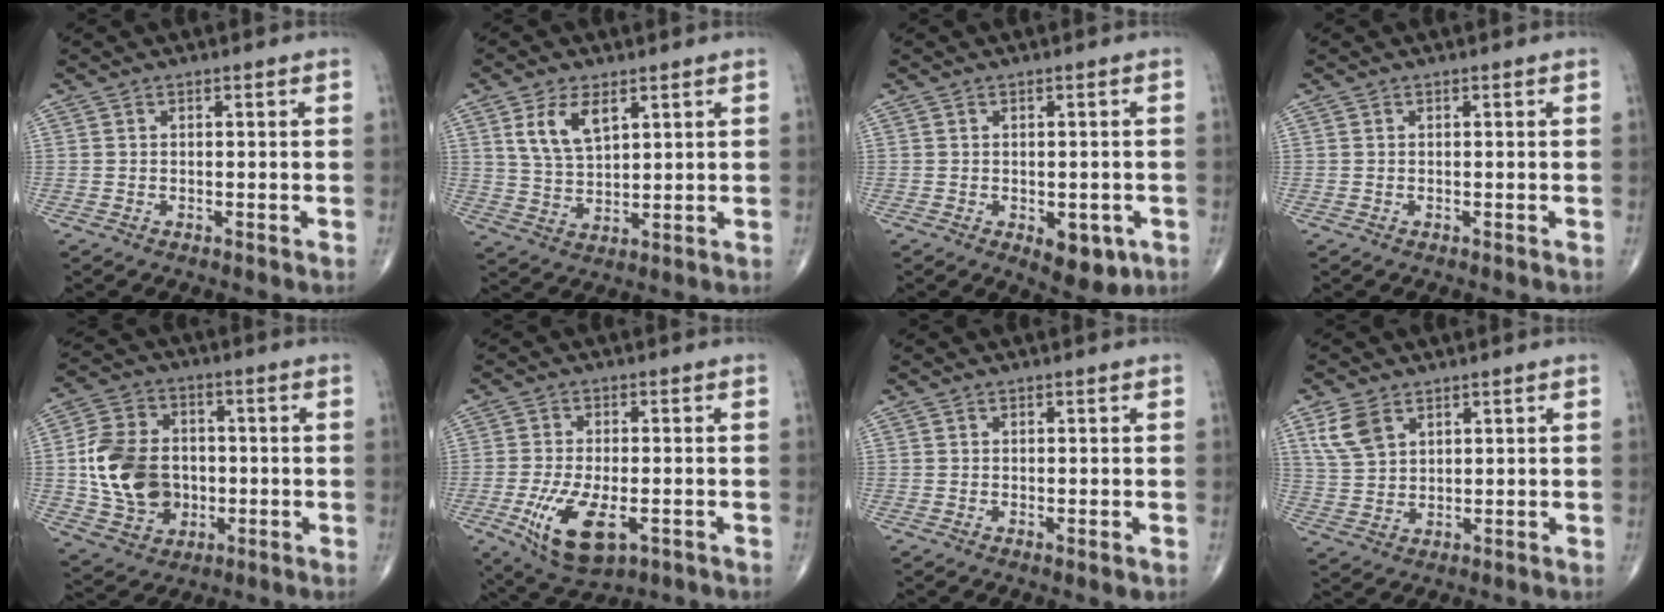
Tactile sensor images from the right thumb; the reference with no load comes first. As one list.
[{"total": 7.8, "force": [3.6, 4.0, 5.6], "torque": [-0.097, -0.016, 0.077]}, {"total": 6.5, "force": [-2.2, 3.5, 5.0], "torque": [-0.043, -0.001, -0.018]}, {"total": 0.0}, {"total": 15.1, "force": [-0.7, 11.8, 9.4], "torque": [-0.148, 0.011, -0.008]}, {"total": 11.4, "force": [-3.8, 5.2, 9.4], "torque": [-0.176, -0.008, -0.055]}, {"total": 1.3, "force": [-0.2, 0.5, 1.2], "torque": [-0.022, -0.006, -0.001]}, {"total": 6.6, "force": [3.5, 4.1, 3.8], "torque": [-0.068, -0.009, 0.077]}]